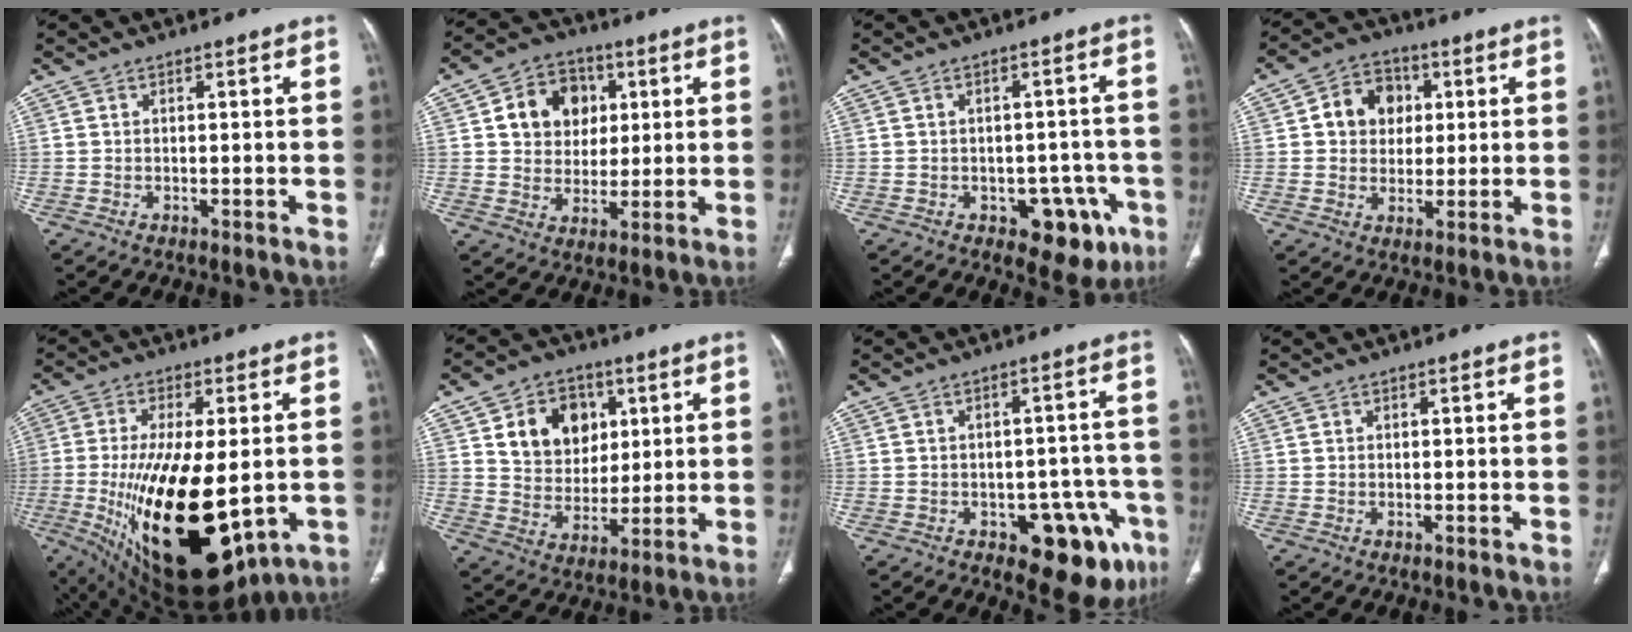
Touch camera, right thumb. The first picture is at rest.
{"total": 11.6, "force": [3.3, 9.6, 5.7], "torque": [-0.046, -0.003, 0.055]}
{"total": 9.4, "force": [-4.2, 5.8, 6.1], "torque": [-0.036, 0.021, -0.045]}
{"total": 9.5, "force": [2.1, 7.9, 4.8], "torque": [-0.035, 0.003, 0.028]}
{"total": 26.8, "force": [-5.0, 11.5, 23.6], "torque": [-0.407, -0.030, -0.047]}
{"total": 13.1, "force": [4.6, 10.3, 6.7], "torque": [-0.061, -0.015, 0.086]}
{"total": 13.2, "force": [-6.1, 6.7, 9.5], "torque": [-0.073, 0.032, -0.069]}
{"total": 0.0}